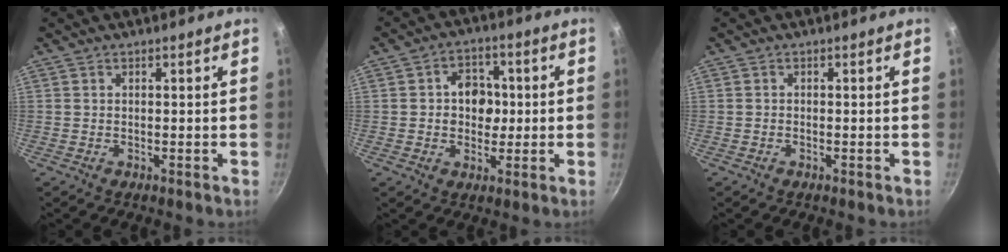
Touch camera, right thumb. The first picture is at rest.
{"total": 7.7, "force": [0.4, 6.3, 4.4], "torque": [-0.023, 0.006, 0.000]}
{"total": 0.0}